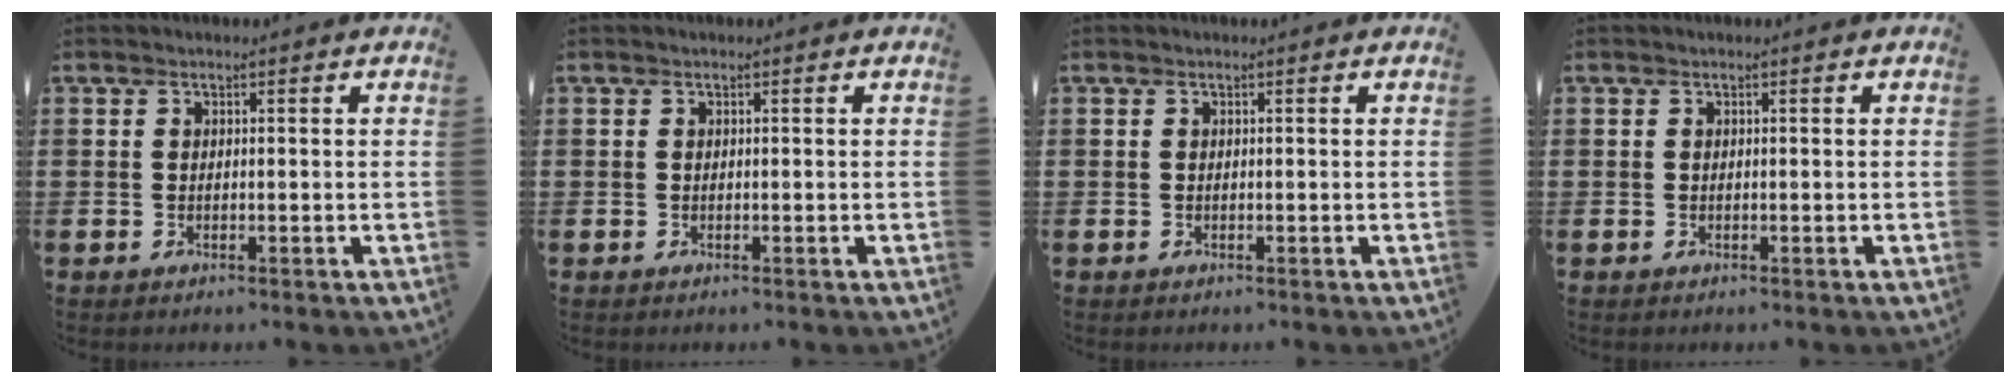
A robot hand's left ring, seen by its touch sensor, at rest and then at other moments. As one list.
[{"total": 0.0}, {"total": 0.0}, {"total": 0.0}]